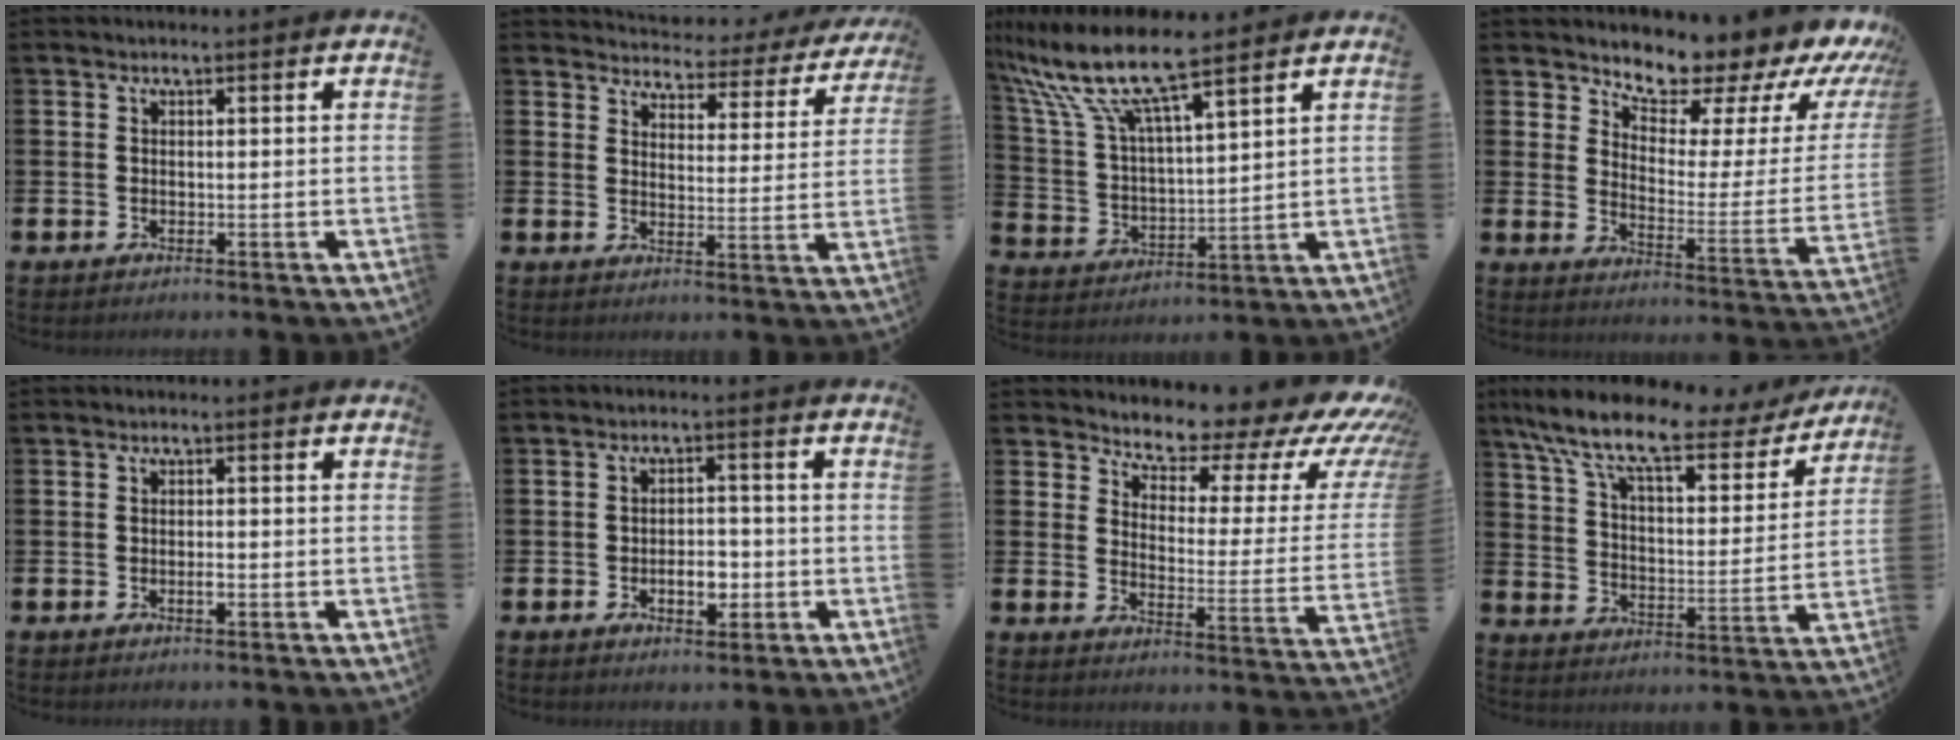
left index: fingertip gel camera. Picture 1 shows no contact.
{"total": 3.2, "force": [3.1, 0.8, 0.4], "torque": [-0.020, -0.037, 0.044]}
{"total": 10.2, "force": [9.0, 1.2, 4.7], "torque": [-0.135, -0.051, 0.154]}
{"total": 9.1, "force": [8.5, 2.8, 1.9], "torque": [-0.061, -0.075, 0.140]}
{"total": 1.1, "force": [-0.3, 0.4, 1.0], "torque": [-0.007, -0.008, -0.008]}
{"total": 3.8, "force": [-1.1, 2.3, 2.8], "torque": [-0.033, -0.005, -0.026]}
{"total": 6.9, "force": [6.3, 2.3, 1.4], "torque": [-0.034, -0.065, 0.098]}
{"total": 10.6, "force": [8.2, 3.1, 6.0], "torque": [-0.144, -0.049, 0.134]}